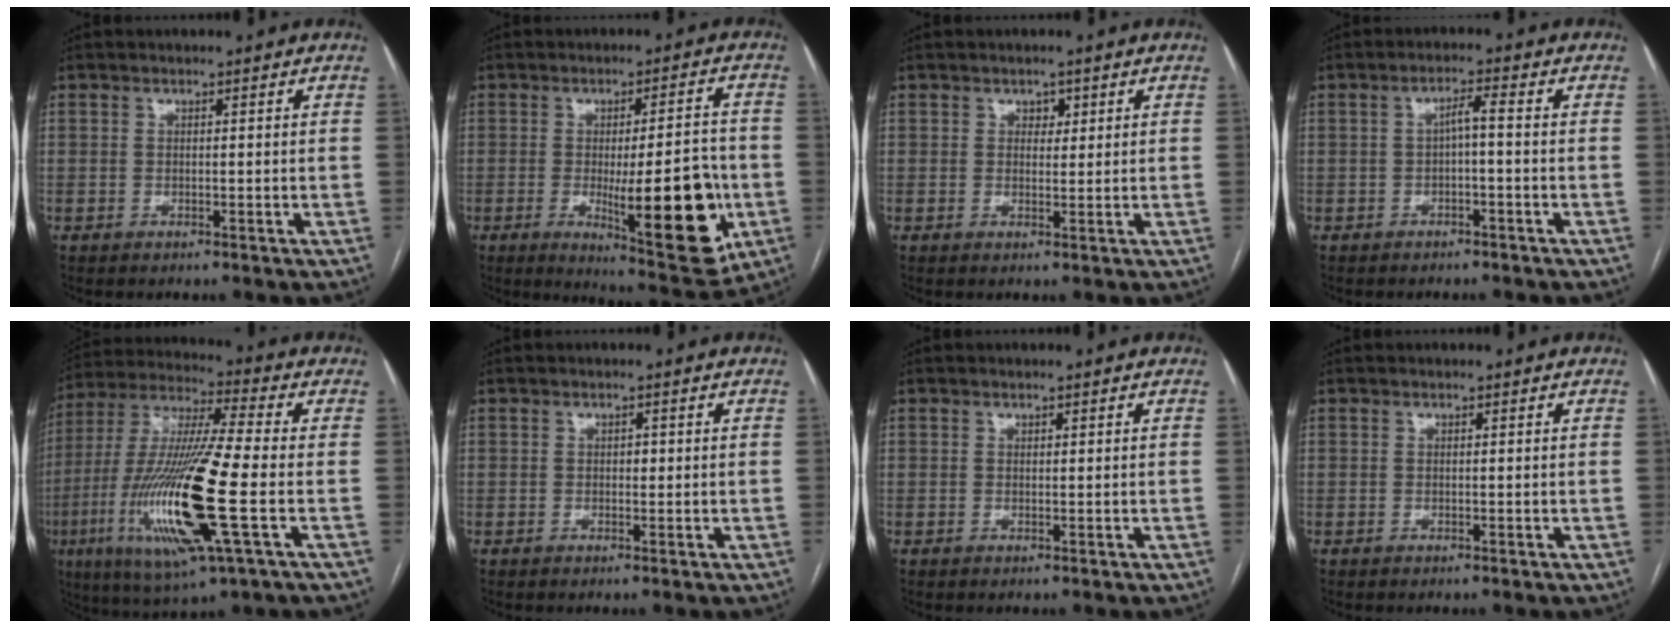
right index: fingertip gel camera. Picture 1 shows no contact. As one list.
[{"total": 15.7, "force": [-3.8, 3.4, 14.8], "torque": [-0.193, -0.012, -0.043]}, {"total": 1.7, "force": [0.8, 1.2, 0.8], "torque": [-0.006, 0.000, 0.011]}, {"total": 2.5, "force": [-0.4, 0.3, 2.4], "torque": [-0.042, 0.010, -0.006]}, {"total": 21.0, "force": [-5.3, 1.5, 20.2], "torque": [-0.440, -0.028, -0.100]}, {"total": 0.9, "force": [0.1, 0.6, 0.6], "torque": [-0.005, 0.002, -0.001]}, {"total": 0.0}, {"total": 0.0}]